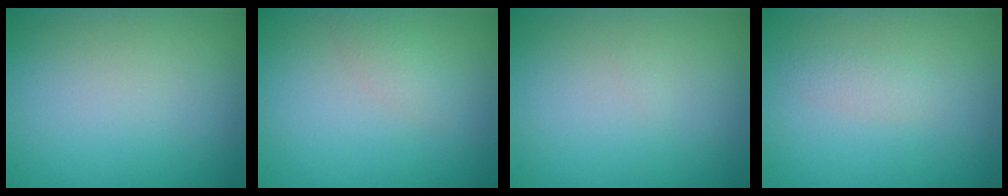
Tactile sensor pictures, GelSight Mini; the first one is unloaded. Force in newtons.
{"total": 1.1, "press": 1.1, "slide": 0.1}
{"total": 0.0}
{"total": 0.9, "press": 0.9, "slide": 0.0}